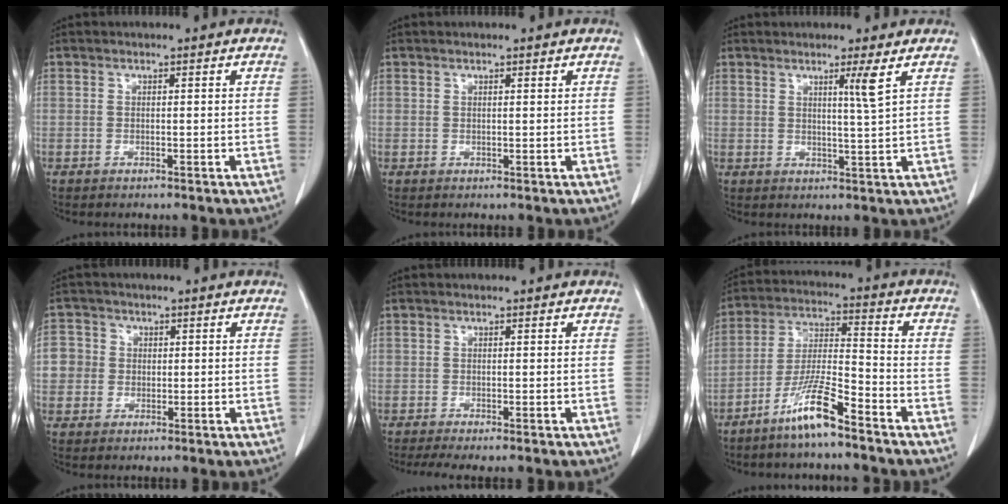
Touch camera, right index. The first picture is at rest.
{"total": 0.6, "force": [0.5, 0.2, 0.1], "torque": [-0.003, -0.003, 0.008]}
{"total": 3.2, "force": [1.9, -1.0, 2.4], "torque": [-0.041, -0.014, 0.034]}
{"total": 4.8, "force": [0.1, 4.7, 0.6], "torque": [-0.007, 0.016, 0.000]}
{"total": 2.2, "force": [-1.4, 0.6, 1.5], "torque": [-0.034, -0.009, -0.028]}
{"total": 9.5, "force": [-6.6, 0.7, 6.7], "torque": [-0.137, -0.016, -0.134]}